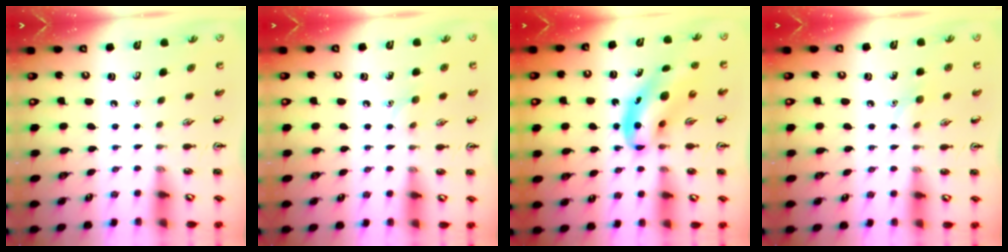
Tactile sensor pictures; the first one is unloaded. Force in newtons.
{"total": 5.5, "press": 5.2, "slide": 1.7}
{"total": 9.3, "press": 8.9, "slide": 2.6}
{"total": 6.2, "press": 6.0, "slide": 1.6}